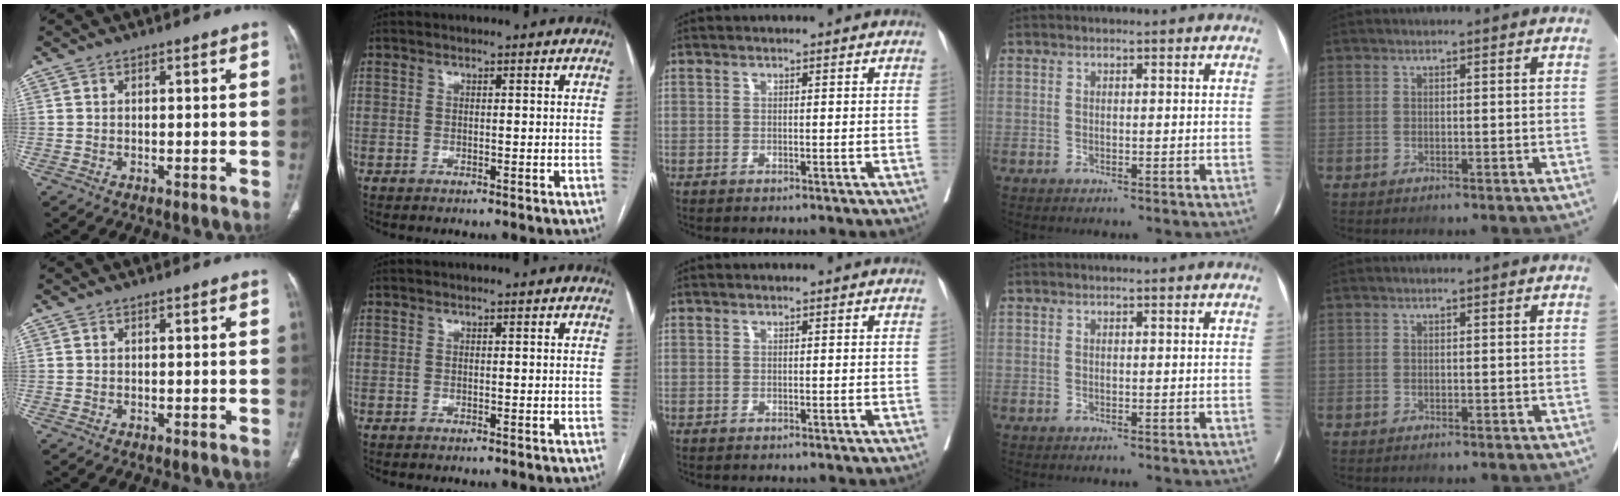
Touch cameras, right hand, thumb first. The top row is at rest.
{}